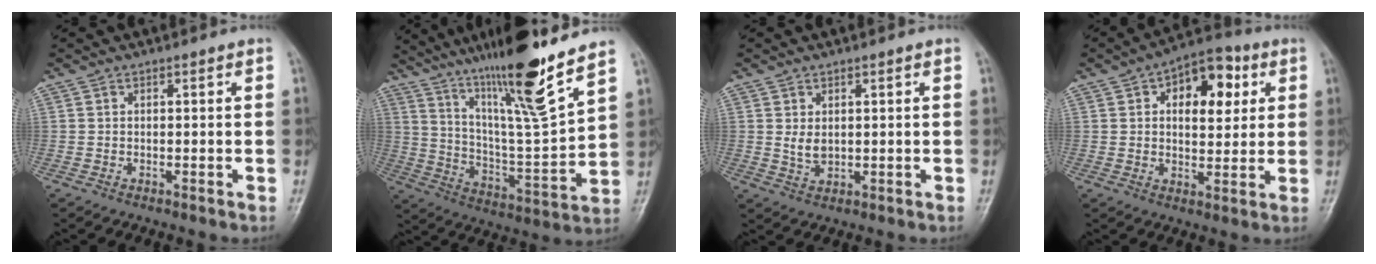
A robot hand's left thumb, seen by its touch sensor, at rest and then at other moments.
{"total": 19.8, "force": [14.1, 0.6, 13.8], "torque": [-0.212, -0.078, 0.248]}
{"total": 2.7, "force": [0.7, 1.7, 2.0], "torque": [-0.029, -0.010, 0.018]}
{"total": 12.9, "force": [4.1, 7.5, 9.7], "torque": [-0.095, 0.004, 0.055]}